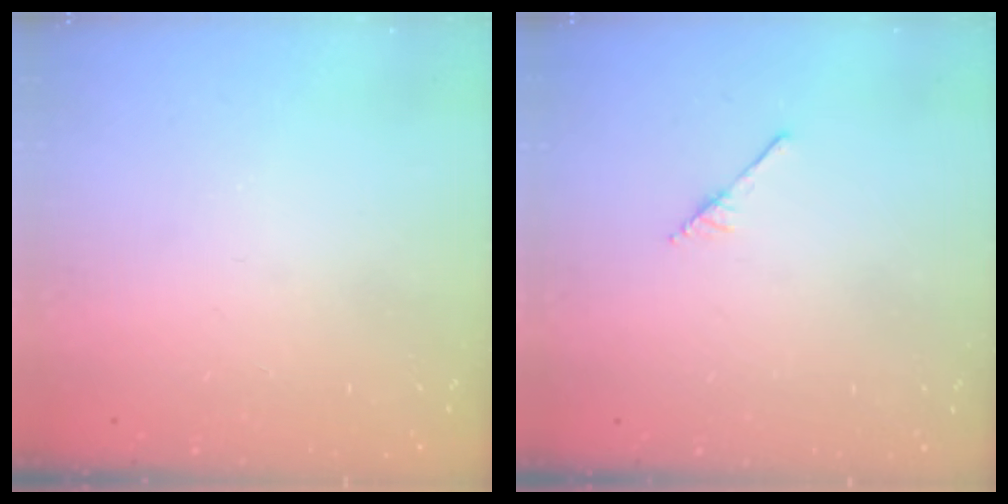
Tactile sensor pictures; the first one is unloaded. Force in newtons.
{"total": 2.5, "press": 2.4, "slide": 0.3}